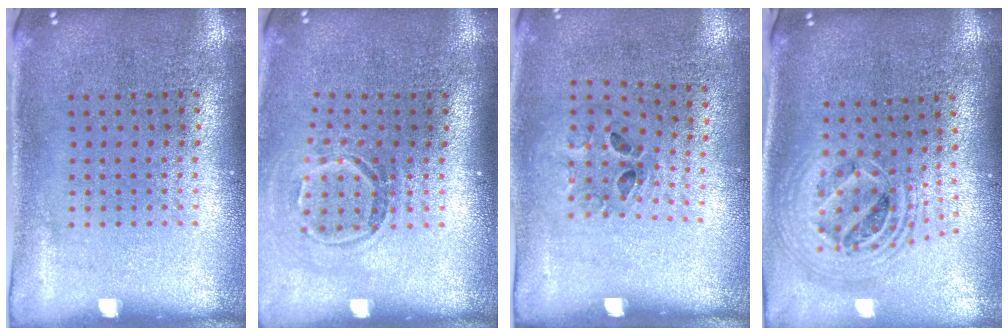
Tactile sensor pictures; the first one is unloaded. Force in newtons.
{"total": 1.6, "press": 1.1, "slide": 1.2}
{"total": 1.3, "press": 0.7, "slide": 1.1}
{"total": 2.2, "press": 1.8, "slide": 1.3}